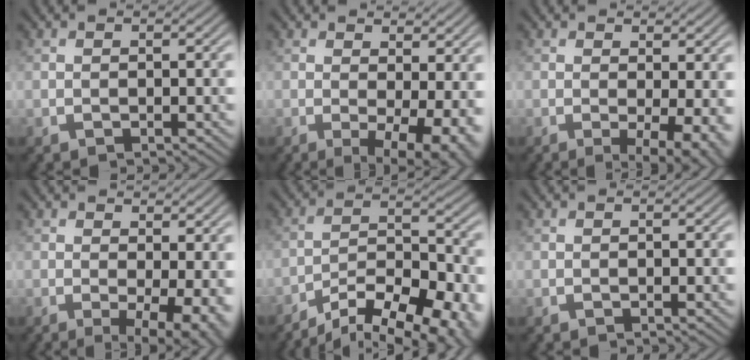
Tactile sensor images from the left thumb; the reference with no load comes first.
{"total": 7.5, "force": [0.2, 2.8, 7.0], "torque": [-0.095, -0.008, 0.008]}
{"total": 5.0, "force": [0.0, 1.3, 4.8], "torque": [-0.070, -0.010, 0.001]}
{"total": 6.4, "force": [0.1, 2.1, 6.0], "torque": [-0.086, -0.010, 0.007]}
{"total": 15.6, "force": [-11.9, 5.4, 8.4], "torque": [-0.147, -0.032, -0.166]}
{"total": 0.0}